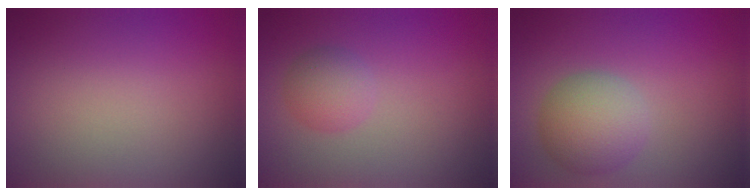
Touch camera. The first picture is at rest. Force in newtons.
{"total": 2.2, "press": 2.2, "slide": 0.1}
{"total": 4.5, "press": 4.5, "slide": 0.2}